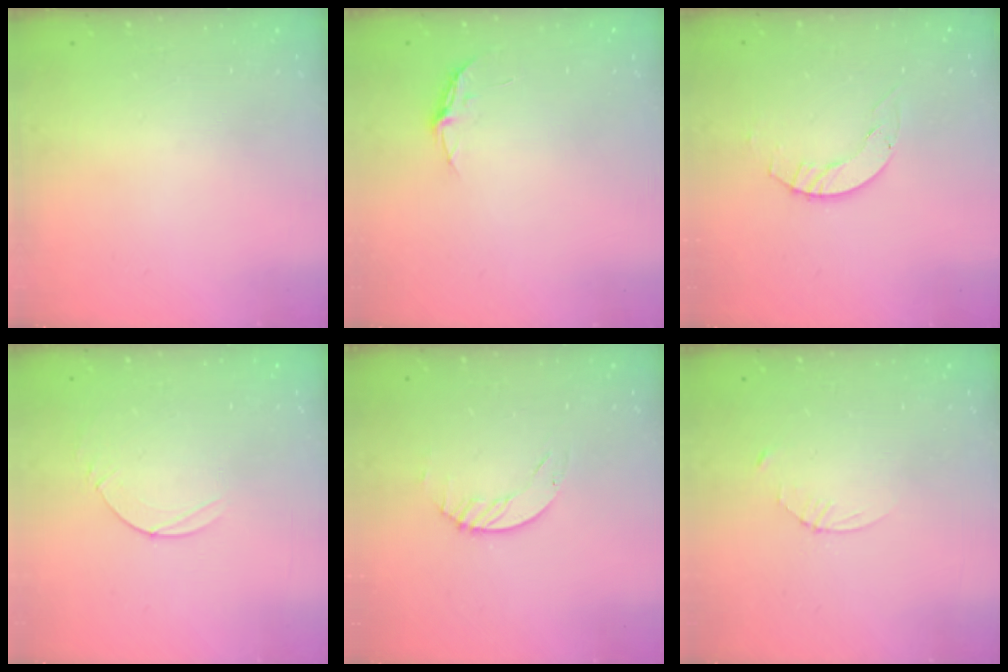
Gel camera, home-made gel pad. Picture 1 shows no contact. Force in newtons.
{"total": 3.8, "press": 3.8, "slide": 0.3}
{"total": 3.9, "press": 3.9, "slide": 0.4}
{"total": 4.9, "press": 4.9, "slide": 0.4}
{"total": 1.2, "press": 1.2, "slide": 0.2}
{"total": 2.3, "press": 2.3, "slide": 0.3}